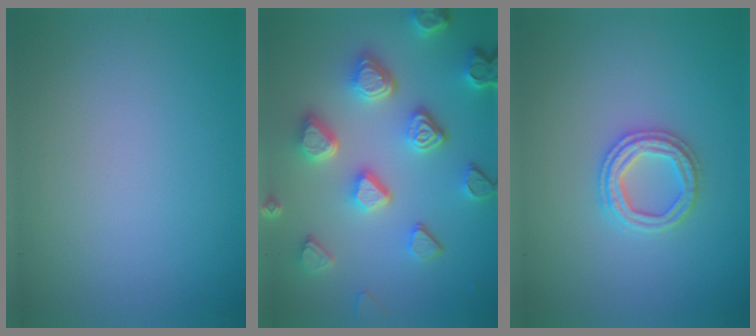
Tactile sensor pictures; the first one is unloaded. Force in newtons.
{"total": 6.7, "press": 5.3, "slide": 4.0}
{"total": 2.6, "press": 2.6, "slide": 0.5}